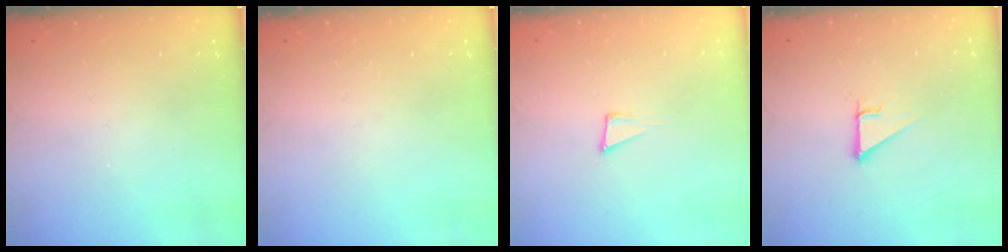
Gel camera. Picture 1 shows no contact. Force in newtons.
{"total": 0.0}
{"total": 4.1, "press": 2.6, "slide": 3.2}
{"total": 3.0, "press": 3.0, "slide": 0.1}